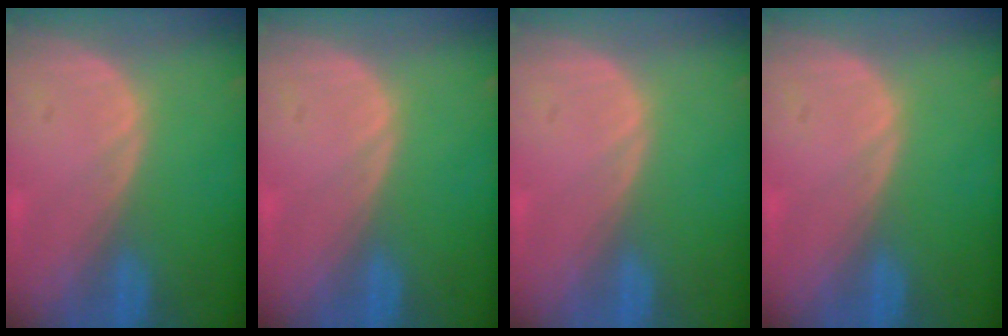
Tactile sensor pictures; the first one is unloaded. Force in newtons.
{"total": 0.0}
{"total": 0.0}
{"total": 0.0}